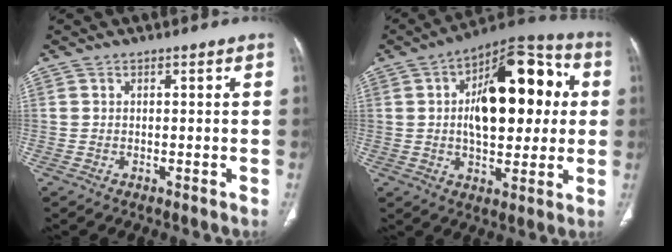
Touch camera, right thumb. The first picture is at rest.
{"total": 21.6, "force": [3.1, 11.2, 18.2], "torque": [-0.228, 0.024, 0.043]}